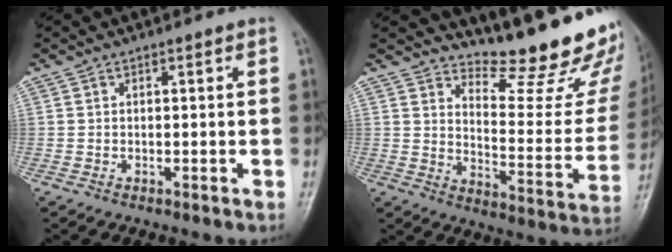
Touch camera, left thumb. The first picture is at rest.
{"total": 19.8, "force": [16.5, 4.9, 9.7], "torque": [-0.092, -0.147, 0.219]}